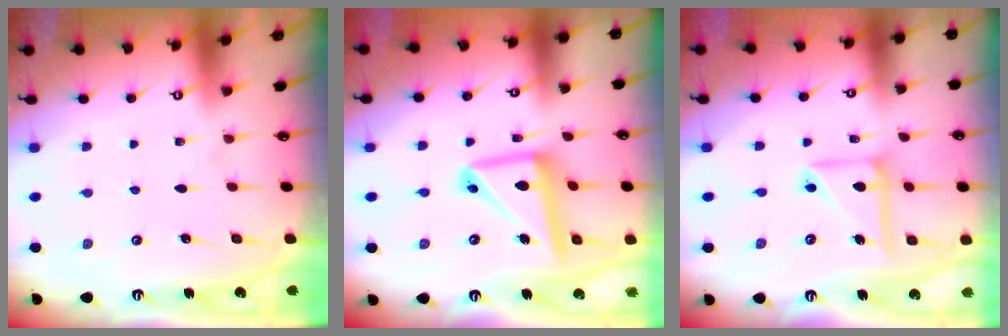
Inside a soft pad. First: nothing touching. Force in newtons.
{"total": 14.0, "press": 13.9, "slide": 1.6}
{"total": 10.7, "press": 10.6, "slide": 1.1}